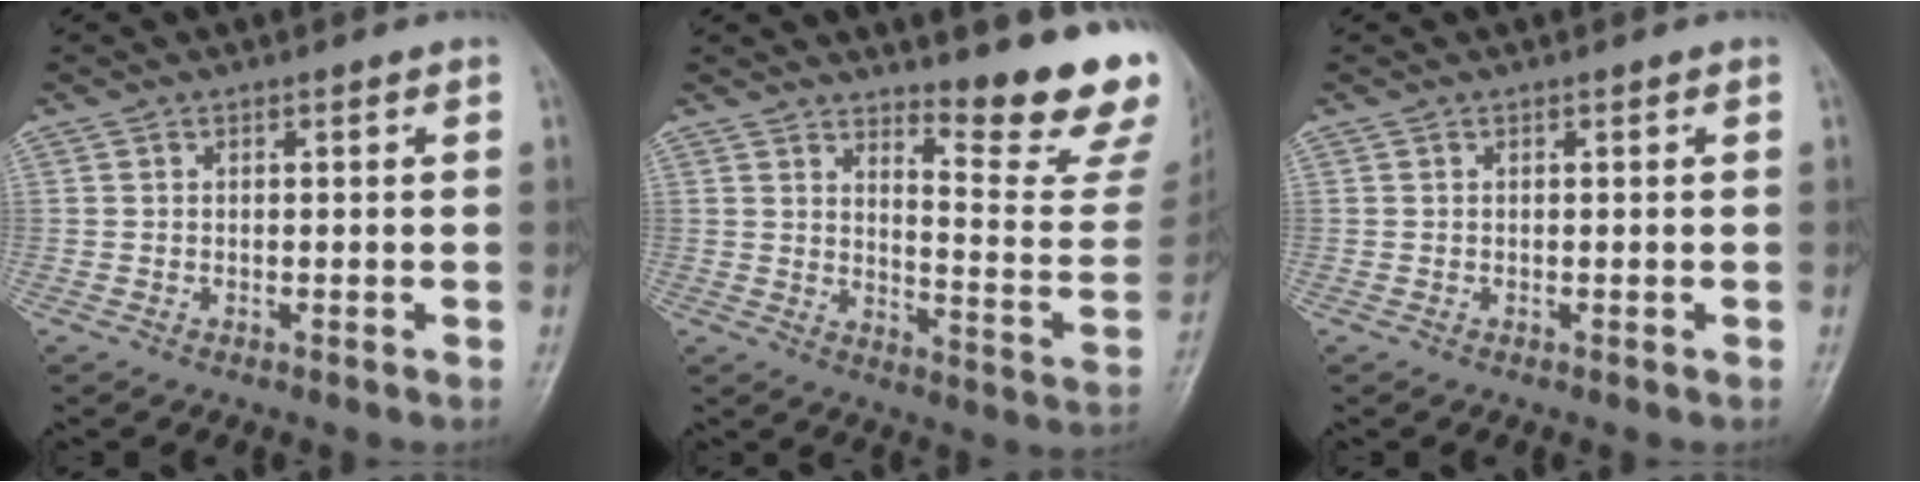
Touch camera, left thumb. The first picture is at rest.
{"total": 15.4, "force": [12.9, 1.7, 8.2], "torque": [-0.086, -0.146, 0.170]}
{"total": 0.0}